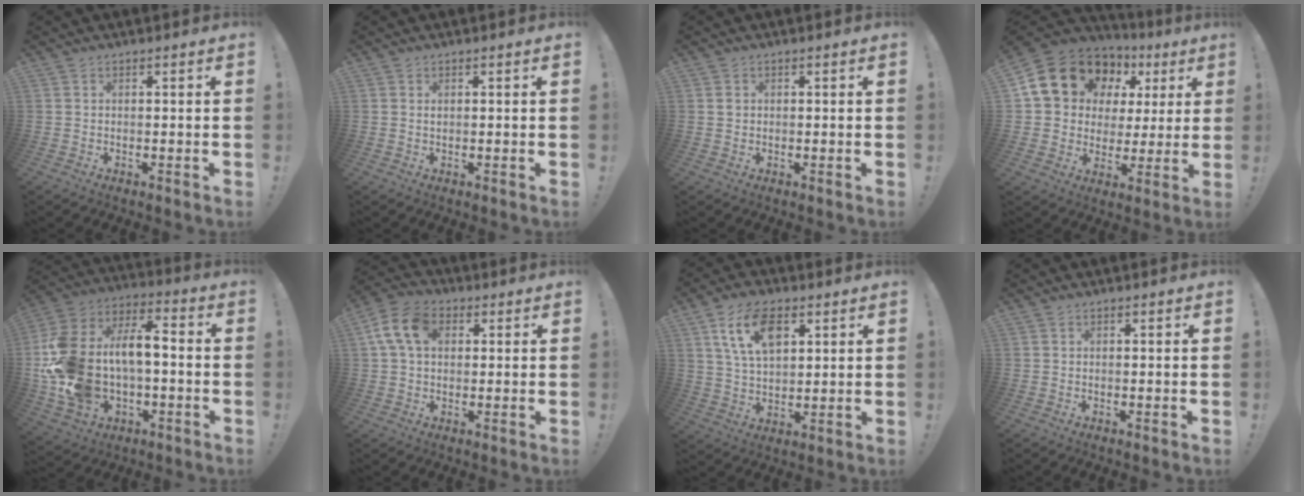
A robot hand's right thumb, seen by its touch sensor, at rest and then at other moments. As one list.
[{"total": 0.5, "force": [0.3, 0.3, 0.3], "torque": [-0.010, 0.004, 0.007]}, {"total": 1.0, "force": [0.3, 0.9, 0.2], "torque": [0.000, 0.002, 0.005]}, {"total": 16.7, "force": [9.1, 12.1, 7.1], "torque": [-0.120, -0.049, 0.190]}, {"total": 18.2, "force": [-1.0, 12.4, 13.4], "torque": [-0.268, 0.007, -0.006]}, {"total": 11.5, "force": [2.9, 7.8, 7.9], "torque": [-0.154, 0.014, 0.058]}, {"total": 12.9, "force": [5.8, 7.3, 8.9], "torque": [-0.165, -0.001, 0.107]}, {"total": 0.0}]